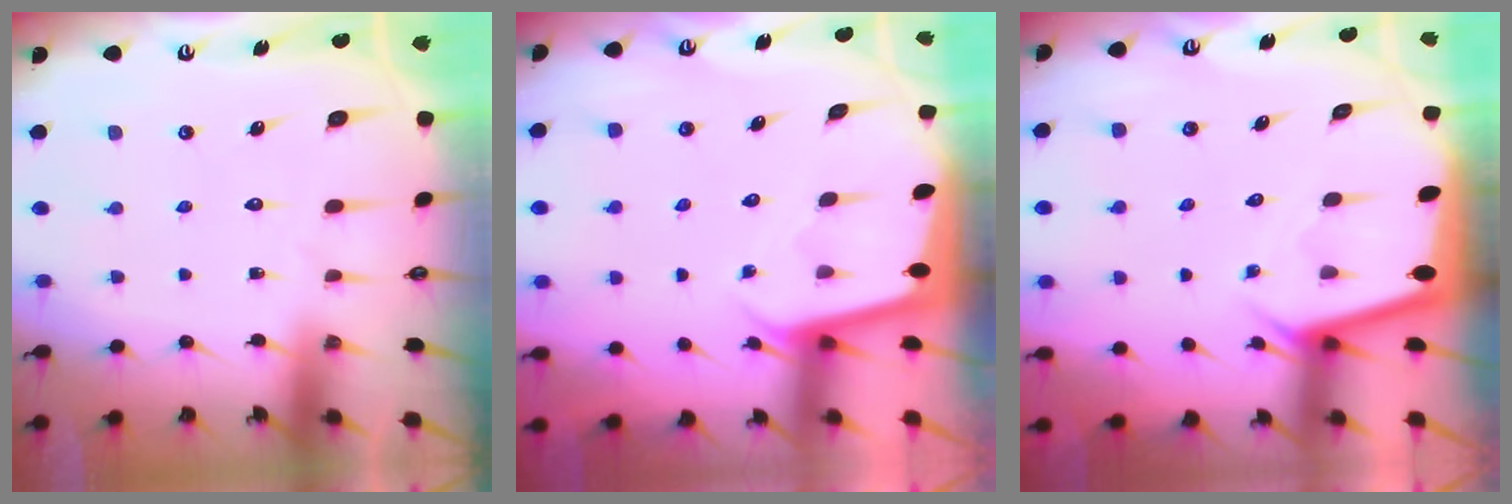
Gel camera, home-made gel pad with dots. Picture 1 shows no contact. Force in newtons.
{"total": 2.0, "press": 2.0, "slide": 0.1}
{"total": 2.3, "press": 2.3, "slide": 0.1}